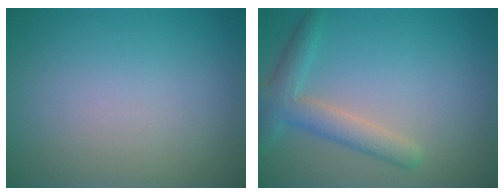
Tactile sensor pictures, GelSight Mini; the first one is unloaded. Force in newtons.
{"total": 3.4, "press": 3.4, "slide": 0.2}